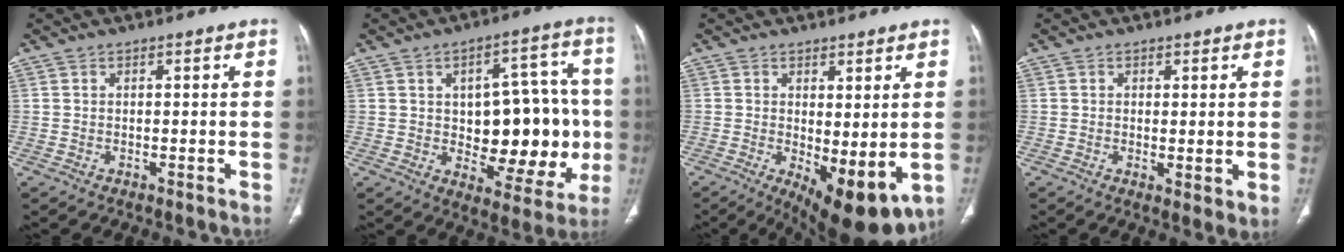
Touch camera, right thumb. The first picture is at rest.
{"total": 19.7, "force": [-1.0, 10.4, 16.8], "torque": [-0.173, 0.018, 0.003]}
{"total": 11.4, "force": [-2.0, 4.6, 10.2], "torque": [-0.145, -0.022, -0.012]}
{"total": 3.0, "force": [0.2, 1.1, 2.8], "torque": [-0.052, -0.015, 0.003]}